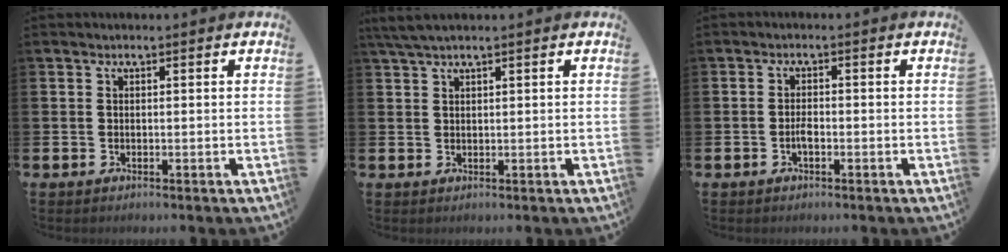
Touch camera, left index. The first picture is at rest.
{"total": 2.4, "force": [1.9, 0.1, 1.5], "torque": [-0.034, 0.003, 0.035]}
{"total": 1.6, "force": [-0.6, 0.6, 1.3], "torque": [-0.019, 0.000, -0.014]}